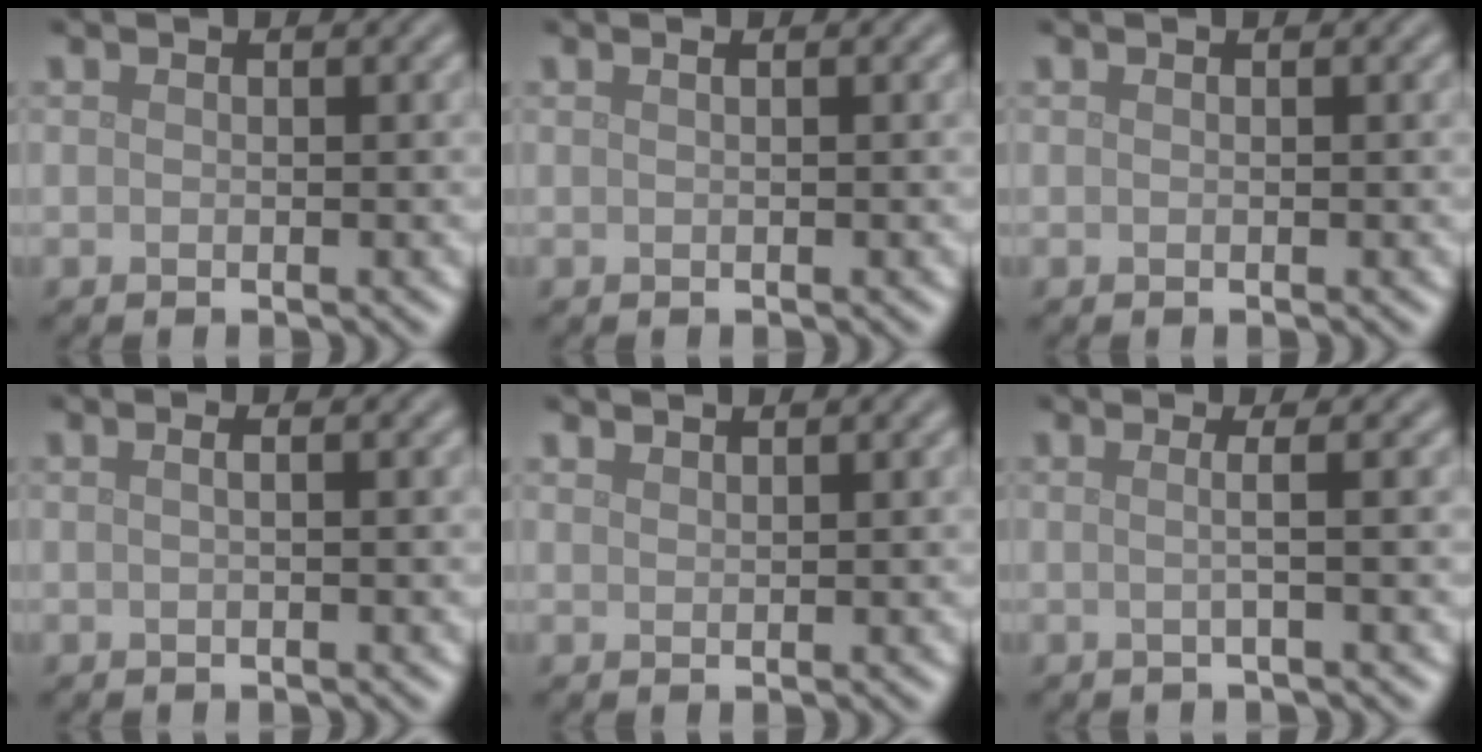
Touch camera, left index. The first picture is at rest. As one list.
[{"total": 0.7, "force": [0.3, 0.3, 0.6], "torque": [-0.007, 0.001, 0.000]}, {"total": 0.0}, {"total": 1.4, "force": [0.4, 0.6, 1.2], "torque": [-0.005, -0.001, -0.008]}, {"total": 0.9, "force": [0.8, 0.1, 0.1], "torque": [-0.001, -0.002, 0.016]}, {"total": 2.0, "force": [0.1, 0.7, 1.9], "torque": [-0.027, 0.003, -0.015]}]